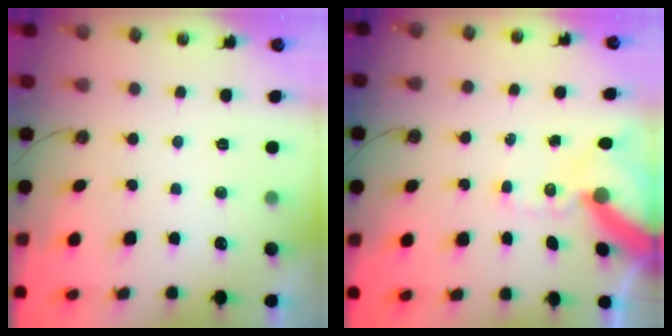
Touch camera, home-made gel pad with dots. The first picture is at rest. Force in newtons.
{"total": 12.6, "press": 12.5, "slide": 1.8}